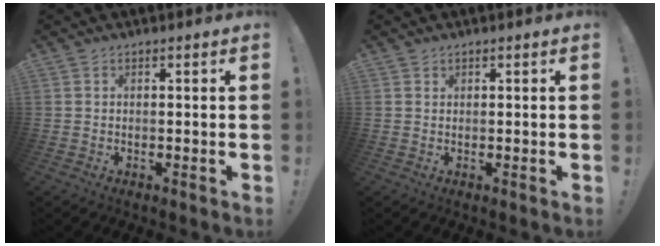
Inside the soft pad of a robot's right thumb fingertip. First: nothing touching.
{"total": 0.7, "force": [0.6, 0.3, 0.1], "torque": [0.001, -0.002, 0.012]}